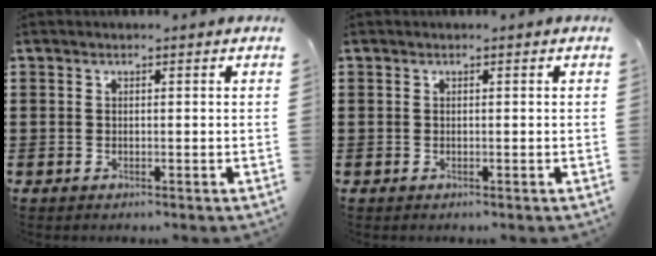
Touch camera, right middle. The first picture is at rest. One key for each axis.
{"total": 0.0}